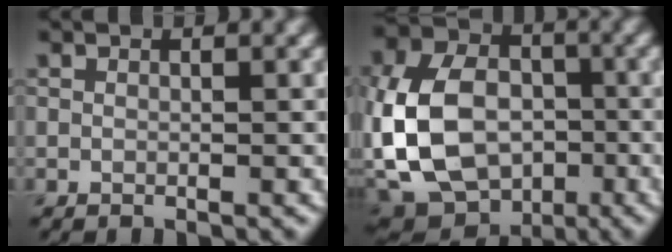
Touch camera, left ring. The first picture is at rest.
{"total": 13.8, "force": [-2.8, 10.3, 8.7], "torque": [-0.178, -0.011, -0.047]}